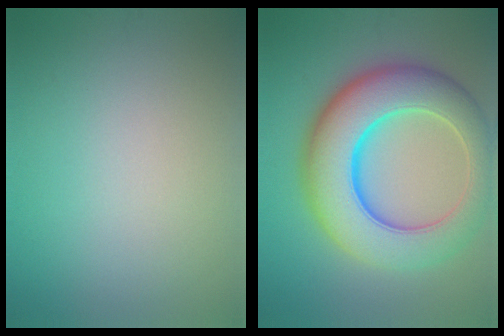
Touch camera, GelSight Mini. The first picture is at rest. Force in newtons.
{"total": 11.4, "press": 11.4, "slide": 0.6}